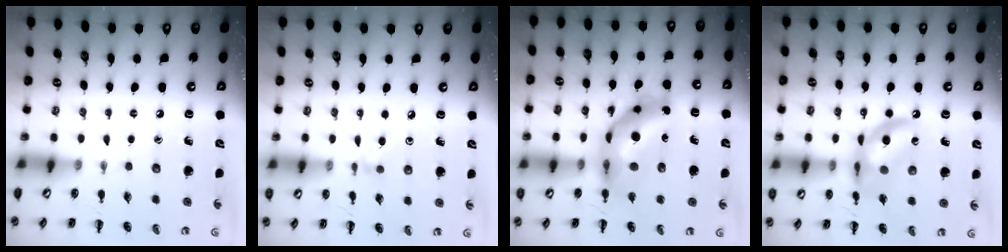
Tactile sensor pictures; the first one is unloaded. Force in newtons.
{"total": 4.4, "press": 4.2, "slide": 1.5}
{"total": 12.6, "press": 12.0, "slide": 3.9}
{"total": 12.2, "press": 11.9, "slide": 2.7}